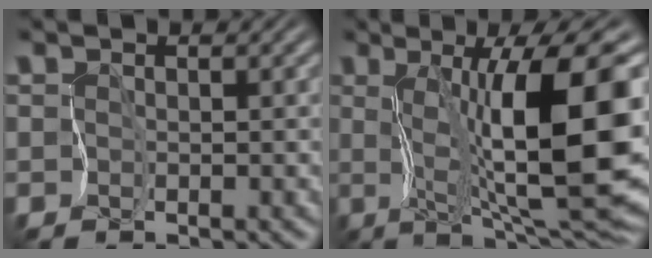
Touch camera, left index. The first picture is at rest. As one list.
[{"total": 12.6, "force": [1.2, 3.0, 12.2], "torque": [-0.172, -0.005, 0.018]}]